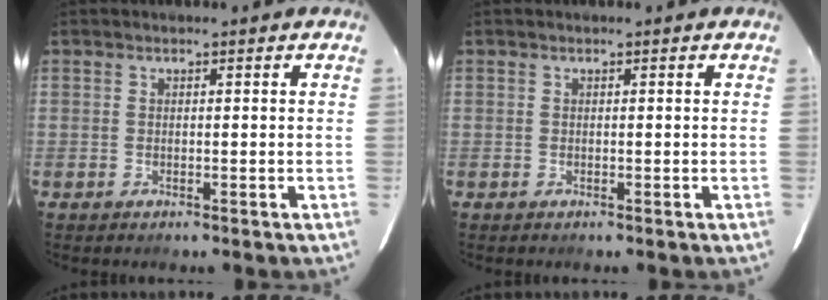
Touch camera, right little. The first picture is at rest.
{"total": 0.0}